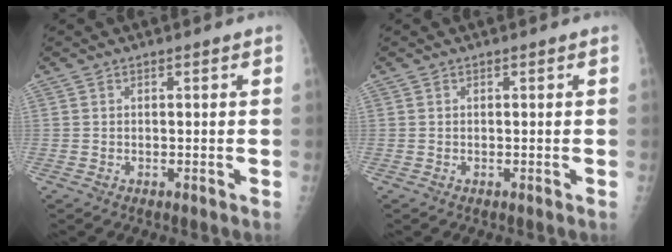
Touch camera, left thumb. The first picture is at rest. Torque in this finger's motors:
{"motor_torque": [0.01, 0.01, -0.01, -0.01, 0.00]}